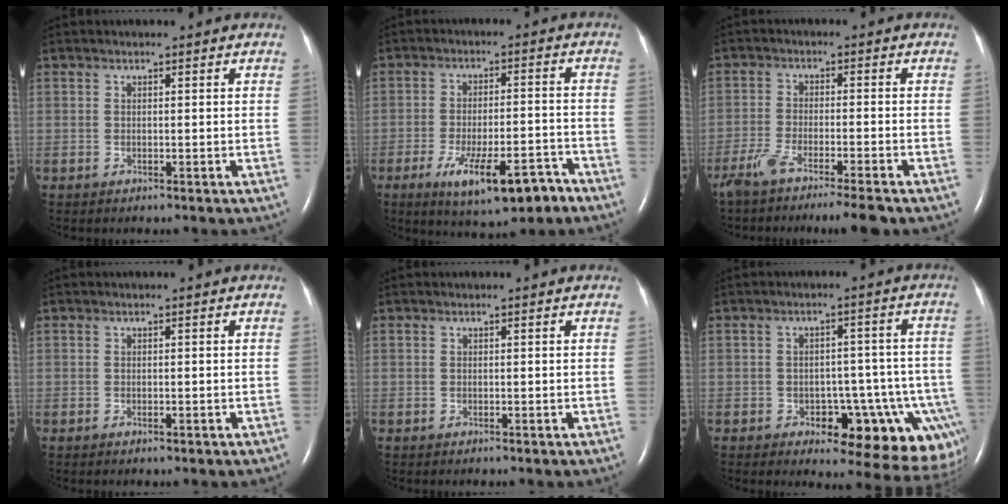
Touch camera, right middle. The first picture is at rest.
{"total": 11.5, "force": [-6.9, 3.0, 8.7], "torque": [-0.143, -0.006, -0.100]}
{"total": 8.7, "force": [-7.0, -0.1, 5.2], "torque": [-0.087, -0.017, -0.116]}
{"total": 0.6, "force": [-0.3, 0.2, 0.5], "torque": [-0.011, -0.002, -0.003]}
{"total": 0.0}
{"total": 14.7, "force": [-7.4, 6.3, 11.0], "torque": [-0.061, 0.023, -0.081]}